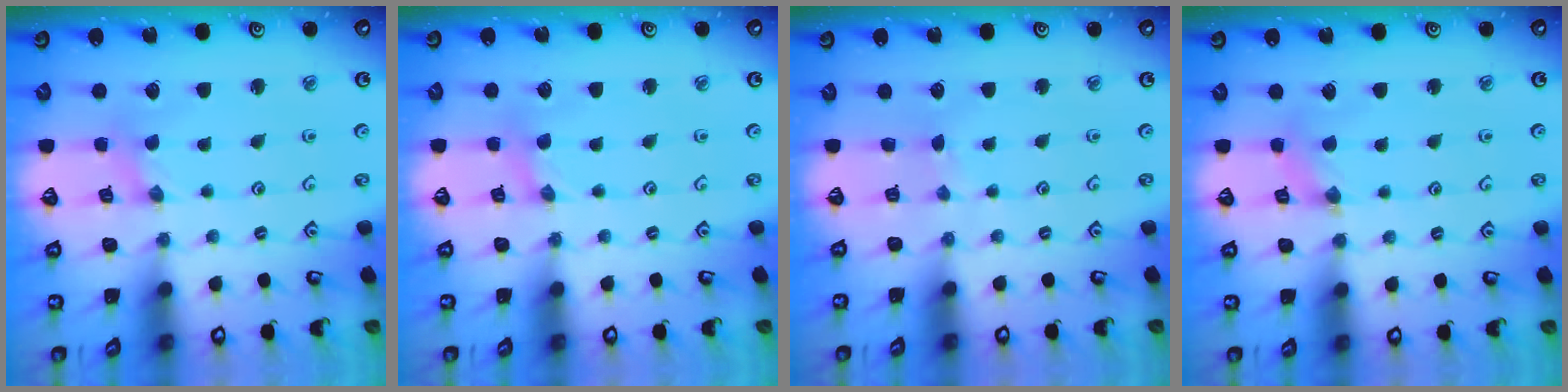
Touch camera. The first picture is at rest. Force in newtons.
{"total": 1.5, "press": 1.5, "slide": 0.3}
{"total": 1.1, "press": 1.1, "slide": 0.2}
{"total": 1.5, "press": 1.4, "slide": 0.3}